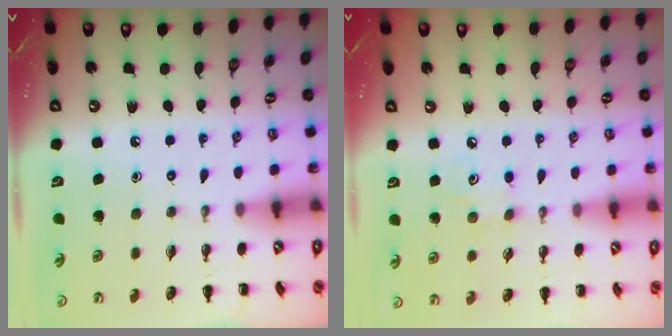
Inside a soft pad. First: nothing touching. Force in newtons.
{"total": 4.1, "press": 4.0, "slide": 0.9}